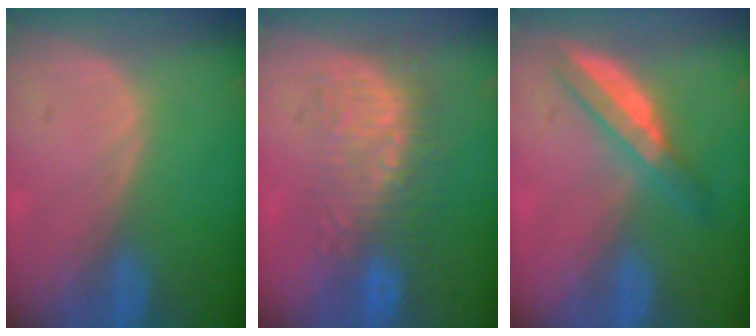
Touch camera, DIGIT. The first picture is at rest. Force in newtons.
{"total": 9.1, "press": 8.7, "slide": 2.6}
{"total": 5.7, "press": 5.2, "slide": 2.5}